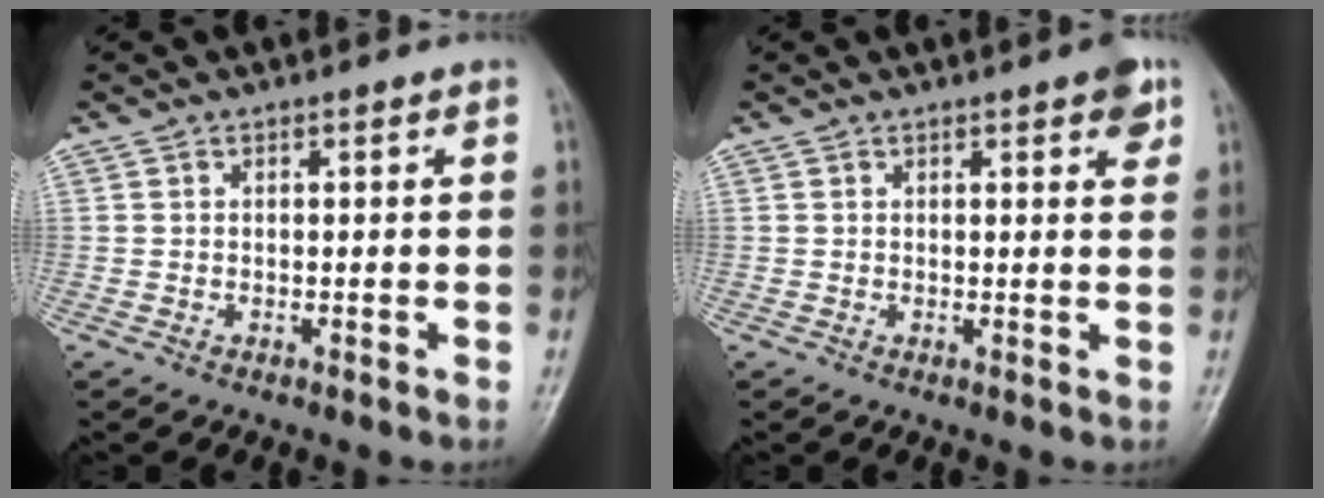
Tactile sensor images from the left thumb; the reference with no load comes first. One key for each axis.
{"total": 3.4, "fx": 1.9, "fy": 1.0, "fz": 2.6, "tx": -0.025, "ty": -0.006, "tz": 0.019}